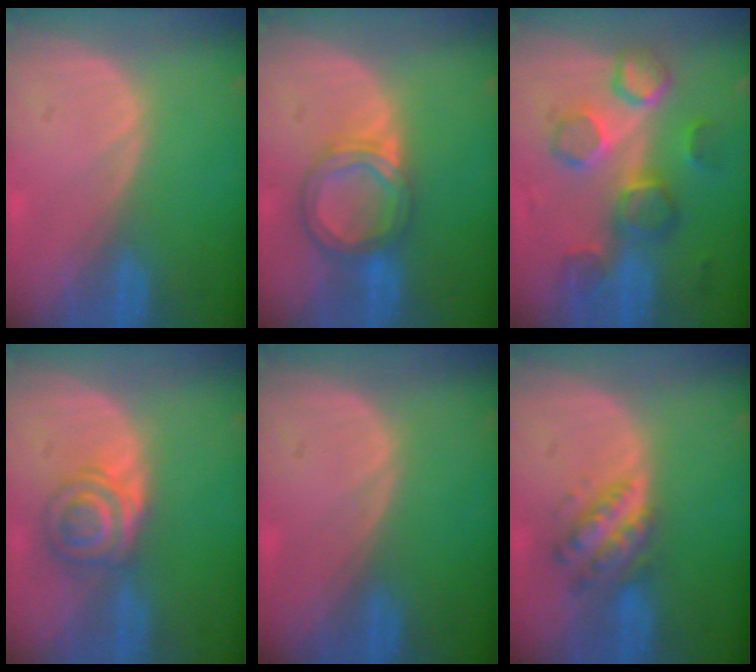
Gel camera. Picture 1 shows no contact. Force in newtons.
{"total": 6.2, "press": 5.8, "slide": 2.4}
{"total": 8.7, "press": 8.4, "slide": 2.0}
{"total": 6.1, "press": 5.6, "slide": 2.4}
{"total": 0.0}
{"total": 5.5, "press": 5.5, "slide": 0.2}